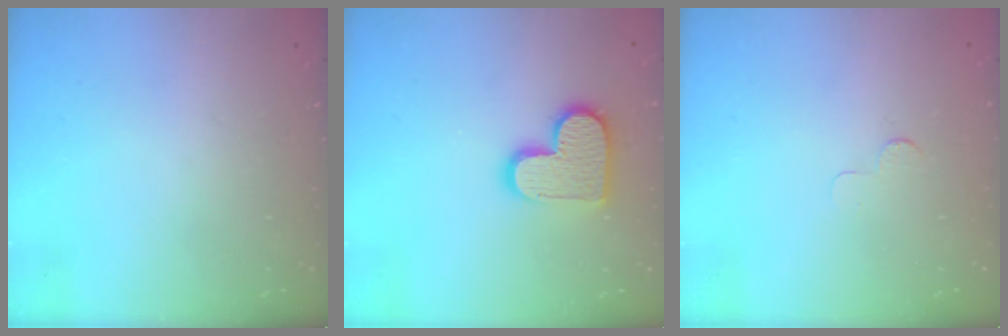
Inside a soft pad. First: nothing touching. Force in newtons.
{"total": 13.5, "press": 13.5, "slide": 0.8}
{"total": 2.5, "press": 2.5, "slide": 0.2}